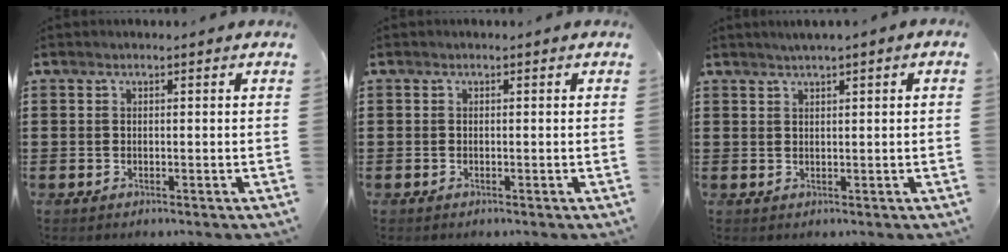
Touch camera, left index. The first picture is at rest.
{"total": 0.0}
{"total": 1.1, "force": [0.8, -0.2, 0.8], "torque": [-0.014, 0.000, 0.015]}